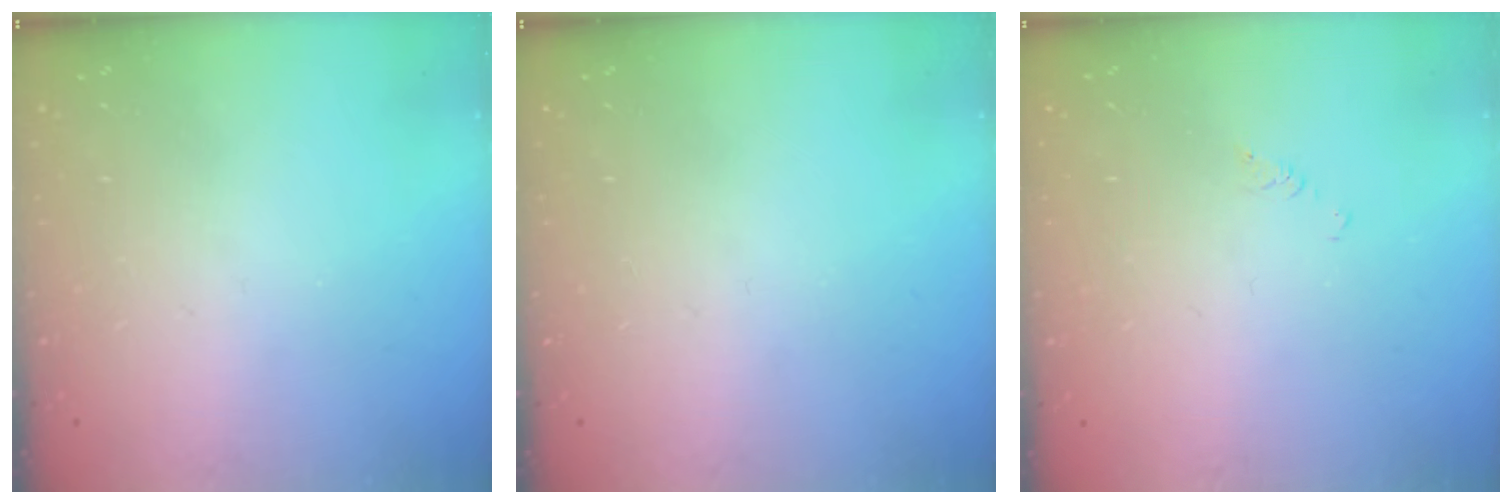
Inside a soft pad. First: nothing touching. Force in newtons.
{"total": 0.0}
{"total": 1.2, "press": 1.2, "slide": 0.2}